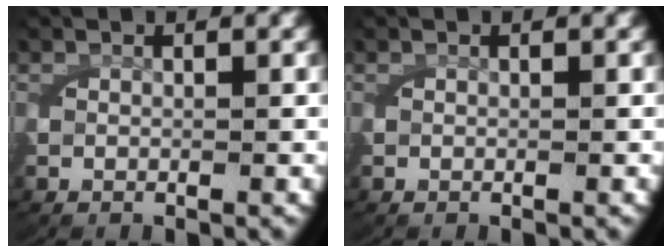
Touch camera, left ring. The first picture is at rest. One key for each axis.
{"total": 0.0}